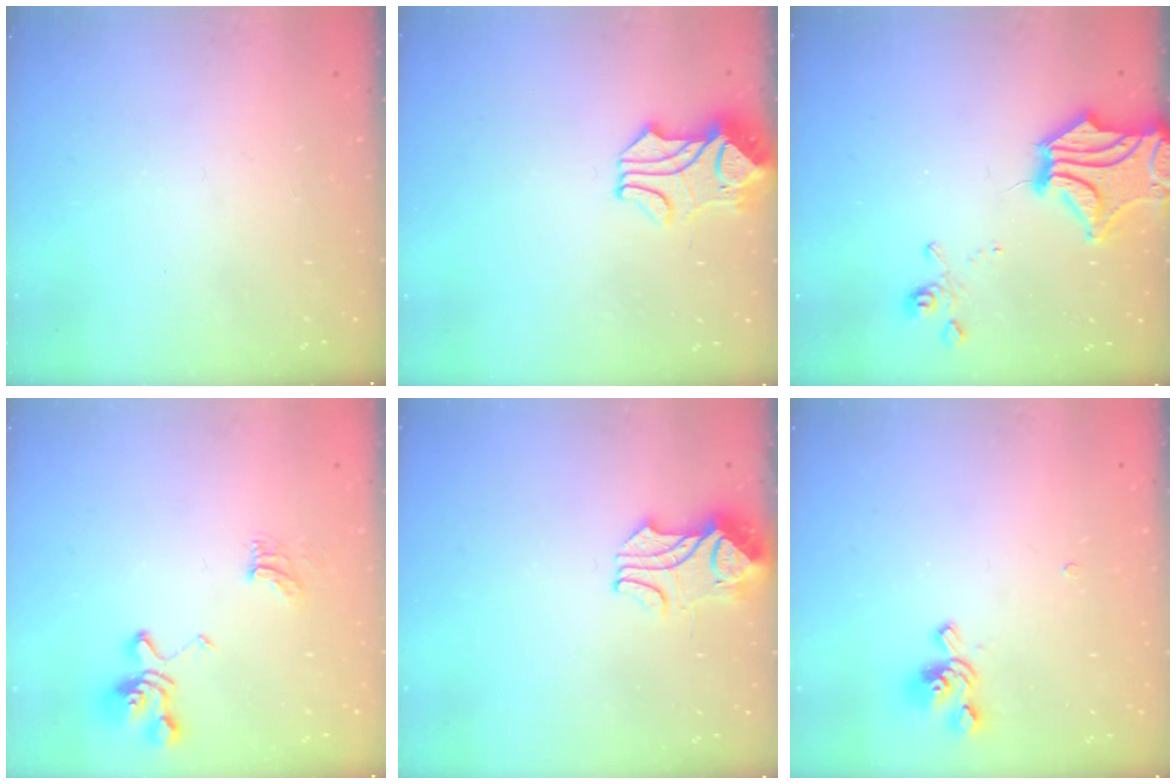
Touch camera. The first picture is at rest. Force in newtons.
{"total": 2.3, "press": 2.0, "slide": 1.2}
{"total": 6.6, "press": 5.9, "slide": 3.0}
{"total": 7.2, "press": 7.1, "slide": 1.2}
{"total": 2.3, "press": 2.1, "slide": 0.8}
{"total": 1.2, "press": 0.2, "slide": 1.2}